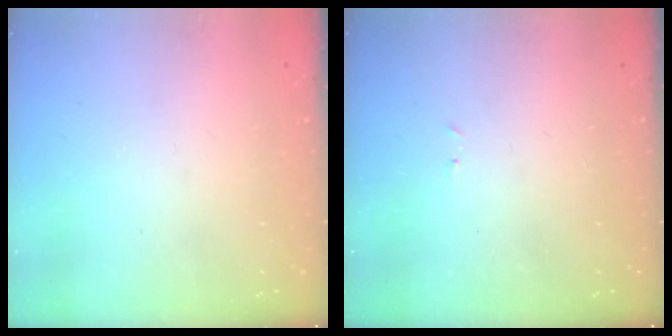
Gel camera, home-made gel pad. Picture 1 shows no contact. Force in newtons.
{"total": 3.0, "press": 2.9, "slide": 0.4}